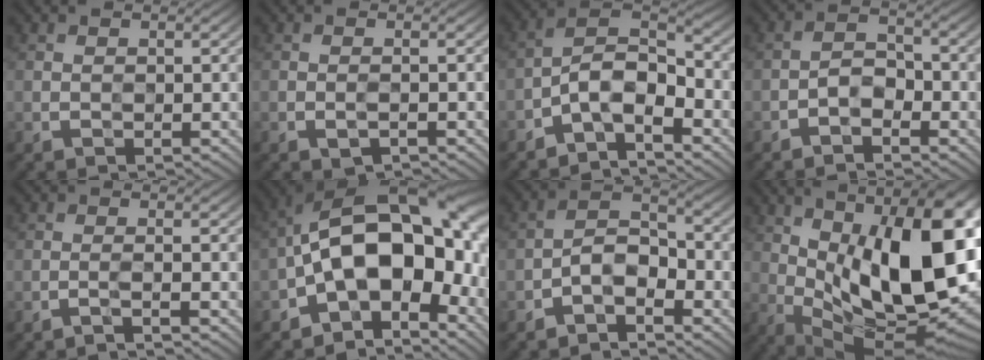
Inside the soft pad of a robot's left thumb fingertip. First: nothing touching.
{"total": 0.6, "force": [-0.6, -0.1, 0.1], "torque": [-0.001, 0.001, -0.012]}
{"total": 6.8, "force": [-4.2, 2.7, 4.5], "torque": [-0.073, 0.017, -0.091]}
{"total": 3.3, "force": [-2.3, 1.8, 1.6], "torque": [-0.023, 0.010, -0.046]}
{"total": 1.2, "force": [-1.0, 0.0, 0.7], "torque": [-0.004, 0.010, -0.029]}
{"total": 15.2, "force": [-2.8, 8.1, 12.6], "torque": [-0.194, 0.030, -0.053]}
{"total": 4.8, "force": [-2.9, 2.4, 2.9], "torque": [-0.045, 0.018, -0.061]}
{"total": 19.5, "force": [1.9, 8.9, 17.3], "torque": [-0.254, 0.027, 0.023]}